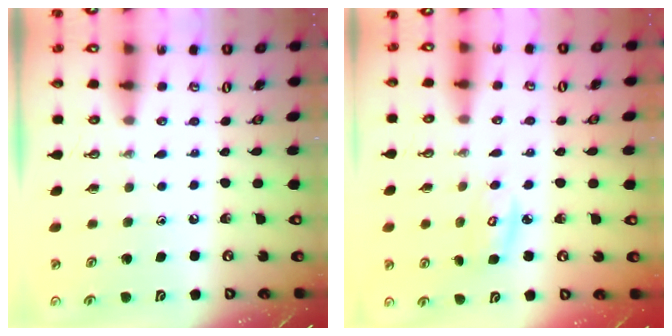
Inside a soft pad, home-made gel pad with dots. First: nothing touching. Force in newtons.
{"total": 4.2, "press": 4.2, "slide": 0.2}